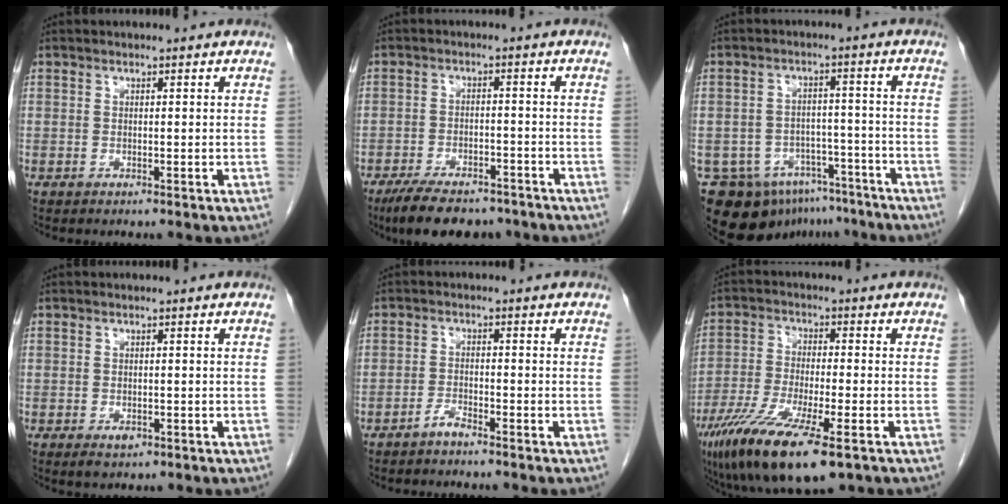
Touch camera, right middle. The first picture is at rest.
{"total": 11.0, "force": [-8.7, 4.0, 5.3], "torque": [-0.085, -0.009, -0.134]}
{"total": 13.7, "force": [-9.8, 8.7, 4.0], "torque": [-0.077, 0.024, -0.129]}
{"total": 1.7, "force": [-0.8, 0.9, 1.1], "torque": [-0.017, 0.000, -0.006]}
{"total": 1.7, "force": [-1.6, -0.1, 0.6], "torque": [-0.016, -0.002, -0.031]}
{"total": 14.2, "force": [-8.5, 2.4, 11.2], "torque": [-0.220, -0.041, -0.146]}